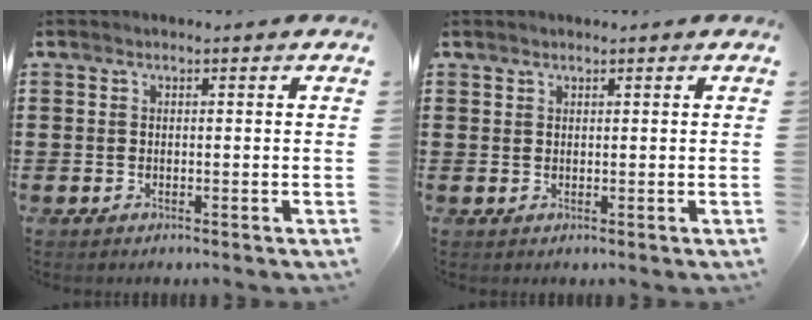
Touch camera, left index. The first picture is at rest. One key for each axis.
{"total": 0.8, "fx": 0.8, "fy": 0.2, "fz": 0.1, "tx": -0.003, "ty": 0.001, "tz": 0.016}